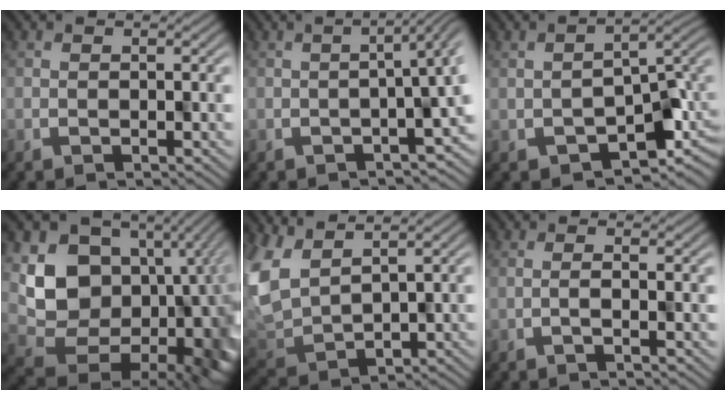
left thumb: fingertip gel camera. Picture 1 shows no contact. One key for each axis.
{"total": 5.0, "fx": -1.2, "fy": 0.7, "fz": 4.8, "tx": -0.055, "ty": 0.002, "tz": -0.012}
{"total": 4.8, "fx": -1.1, "fy": 2.6, "fz": 3.9, "tx": -0.042, "ty": -0.014, "tz": -0.016}
{"total": 13.8, "fx": 1.2, "fy": 11.4, "fz": 7.8, "tx": -0.118, "ty": -0.045, "tz": 0.042}
{"total": 9.4, "fx": 4.5, "fy": 5.8, "fz": 5.9, "tx": -0.173, "ty": -0.030, "tz": 0.101}
{"total": 1.1, "fx": 0.3, "fy": -0.1, "fz": 1.0, "tx": -0.007, "ty": 0.011, "tz": -0.010}